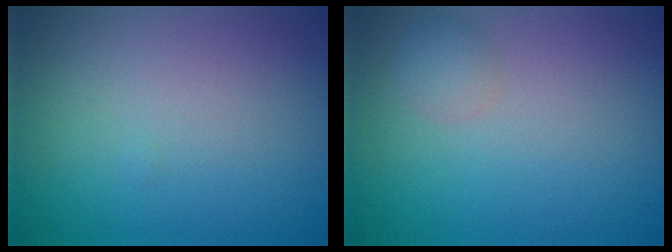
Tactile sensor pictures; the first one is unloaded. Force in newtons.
{"total": 1.5, "press": 1.5, "slide": 0.1}